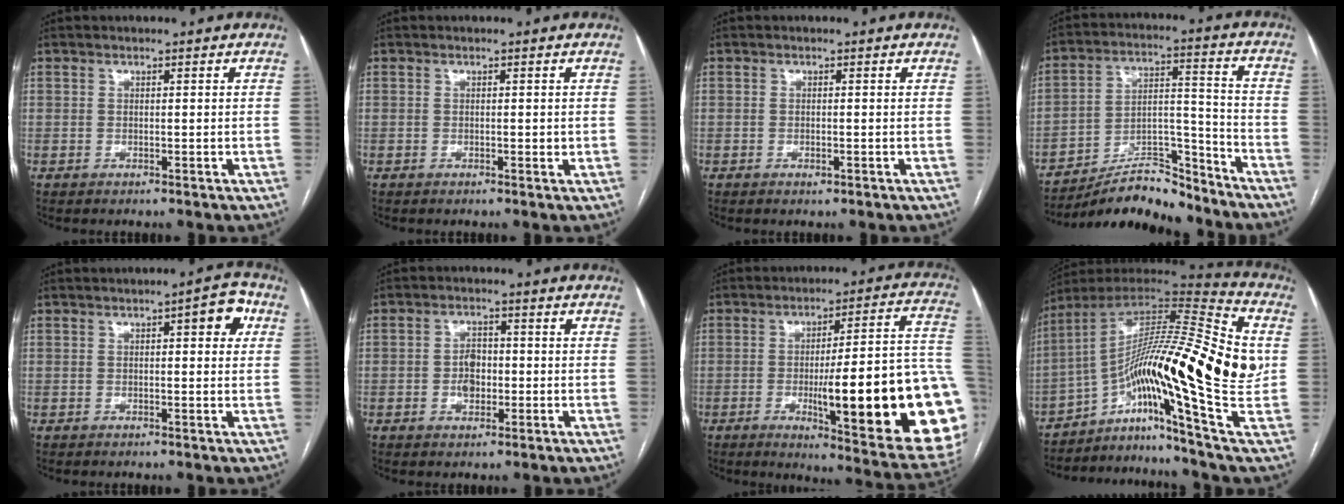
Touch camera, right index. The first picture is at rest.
{"total": 0.6, "force": [-0.1, 0.2, 0.5], "torque": [-0.009, -0.001, -0.002]}
{"total": 0.7, "force": [-0.4, 0.2, 0.6], "torque": [-0.009, -0.001, -0.005]}
{"total": 13.0, "force": [-12.1, 2.7, 3.8], "torque": [-0.059, 0.042, -0.207]}
{"total": 4.4, "force": [1.3, 1.2, 4.0], "torque": [-0.047, 0.012, 0.010]}
{"total": 3.6, "force": [-0.7, 2.5, 2.5], "torque": [-0.043, 0.005, -0.011]}
{"total": 28.1, "force": [-6.1, 2.7, 27.3], "torque": [-0.270, -0.007, -0.083]}
{"total": 25.1, "force": [-2.7, 1.2, 24.9], "torque": [-0.386, 0.020, -0.060]}